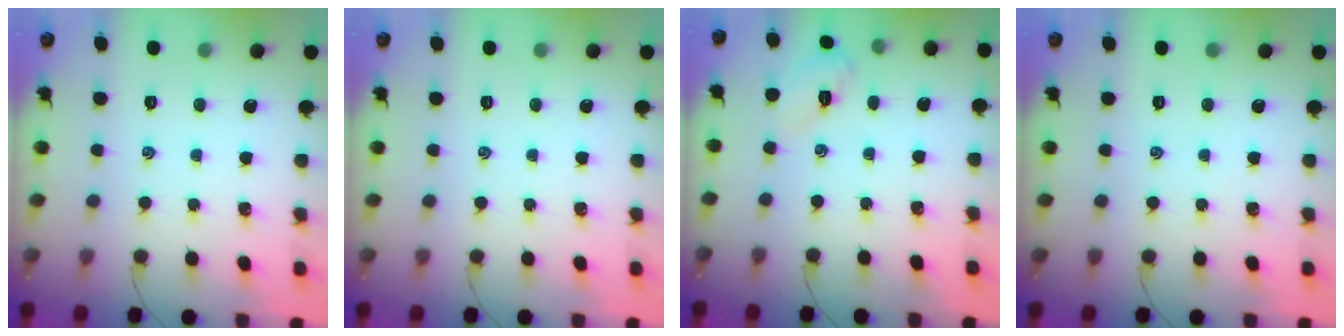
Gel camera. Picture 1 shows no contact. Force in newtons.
{"total": 0.0}
{"total": 3.7, "press": 3.6, "slide": 0.9}
{"total": 0.0}